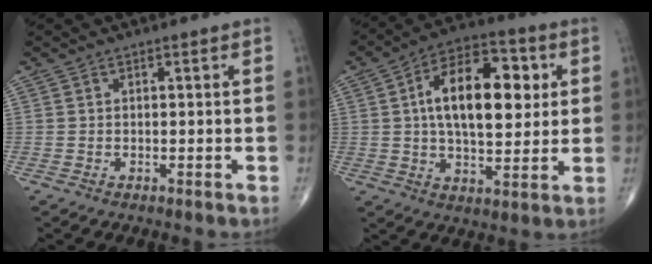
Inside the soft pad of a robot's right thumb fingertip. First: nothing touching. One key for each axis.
{"total": 18.2, "fx": 3.4, "fy": 9.4, "fz": 15.2, "tx": -0.217, "ty": 0.011, "tz": 0.047}